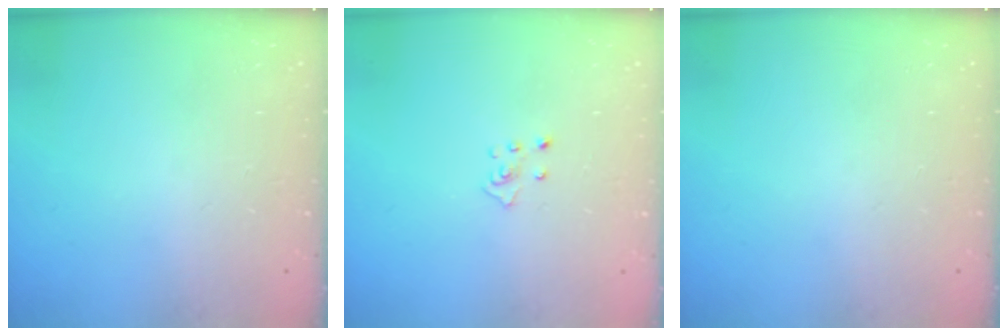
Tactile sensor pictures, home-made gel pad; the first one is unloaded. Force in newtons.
{"total": 3.7, "press": 3.6, "slide": 0.4}
{"total": 0.0}